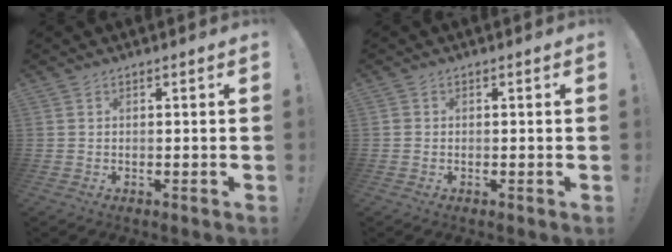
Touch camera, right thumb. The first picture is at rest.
{"total": 0.7, "force": [-0.2, 0.7, 0.2], "torque": [-0.004, 0.003, -0.003]}